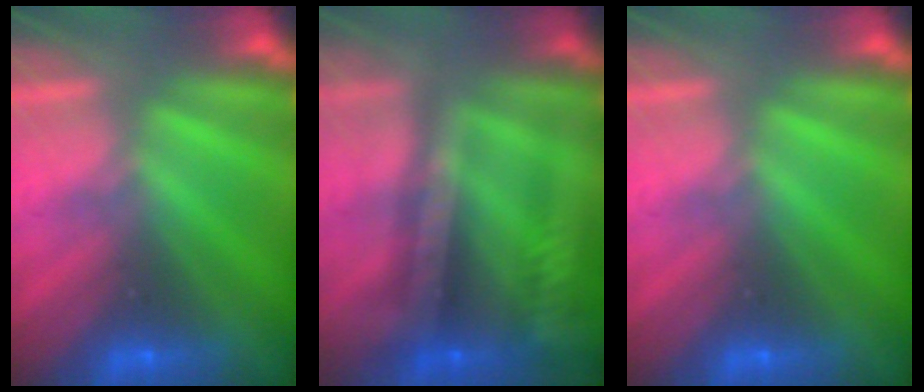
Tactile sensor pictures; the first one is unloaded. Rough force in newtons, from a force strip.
{"total": 2.4}
{"total": 0.0}